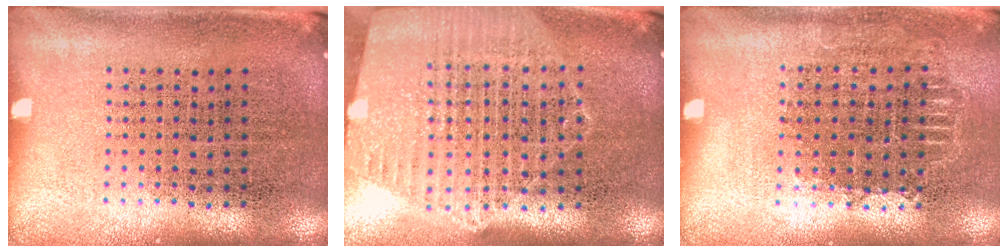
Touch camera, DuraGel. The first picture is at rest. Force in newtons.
{"total": 1.4, "press": 1.4, "slide": 0.3}
{"total": 0.7, "press": 0.7, "slide": 0.3}